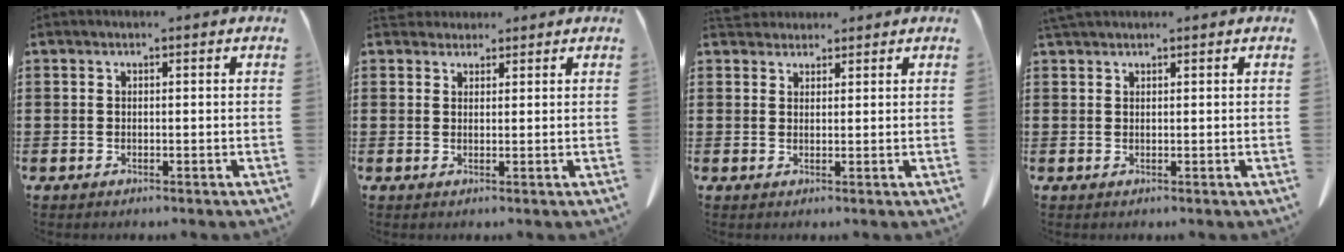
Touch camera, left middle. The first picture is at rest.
{"total": 2.4, "force": [2.2, 1.0, 0.3], "torque": [-0.006, -0.003, 0.042]}
{"total": 2.6, "force": [2.4, 0.8, 0.3], "torque": [-0.015, -0.003, 0.048]}
{"total": 1.5, "force": [1.3, 0.3, 0.5], "torque": [-0.015, -0.001, 0.027]}